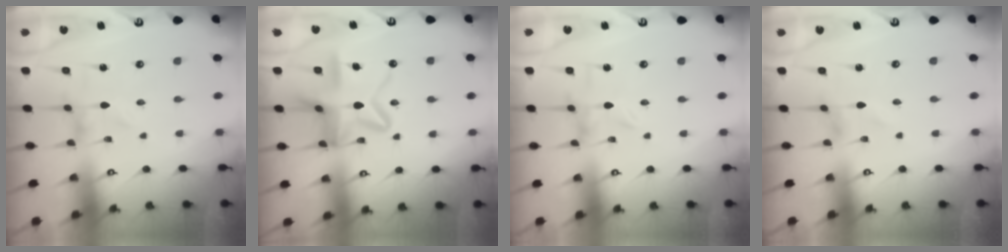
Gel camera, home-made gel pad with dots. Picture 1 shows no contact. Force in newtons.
{"total": 13.7, "press": 13.6, "slide": 1.6}
{"total": 0.0}
{"total": 1.2, "press": 1.2, "slide": 0.1}